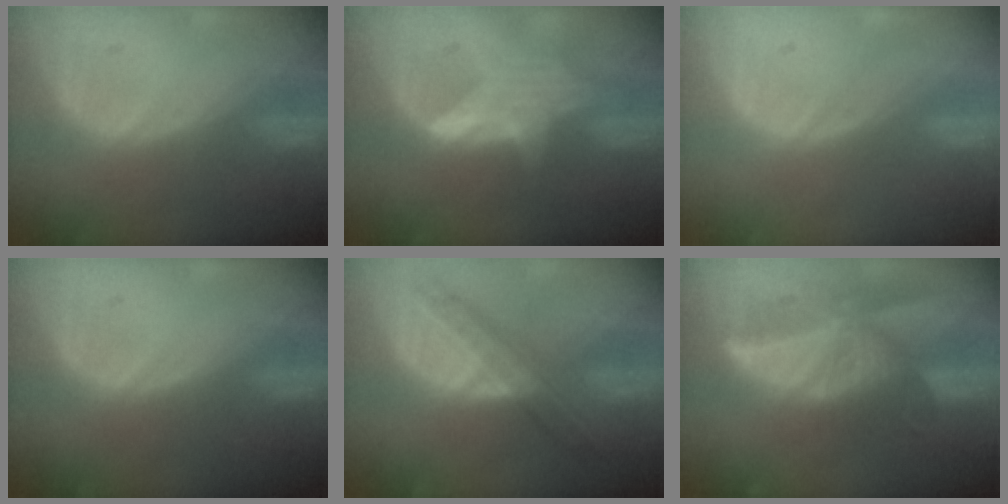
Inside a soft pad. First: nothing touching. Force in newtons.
{"total": 5.9, "press": 5.8, "slide": 0.8}
{"total": 0.0}
{"total": 0.0}
{"total": 8.4, "press": 7.2, "slide": 4.4}
{"total": 8.8, "press": 8.0, "slide": 3.6}